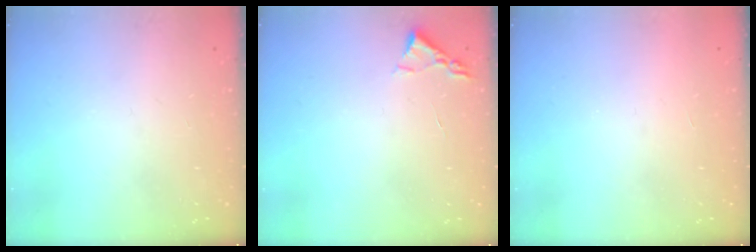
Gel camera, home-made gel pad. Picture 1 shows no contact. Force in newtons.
{"total": 2.2, "press": 2.2, "slide": 0.3}
{"total": 1.5, "press": 1.5, "slide": 0.1}